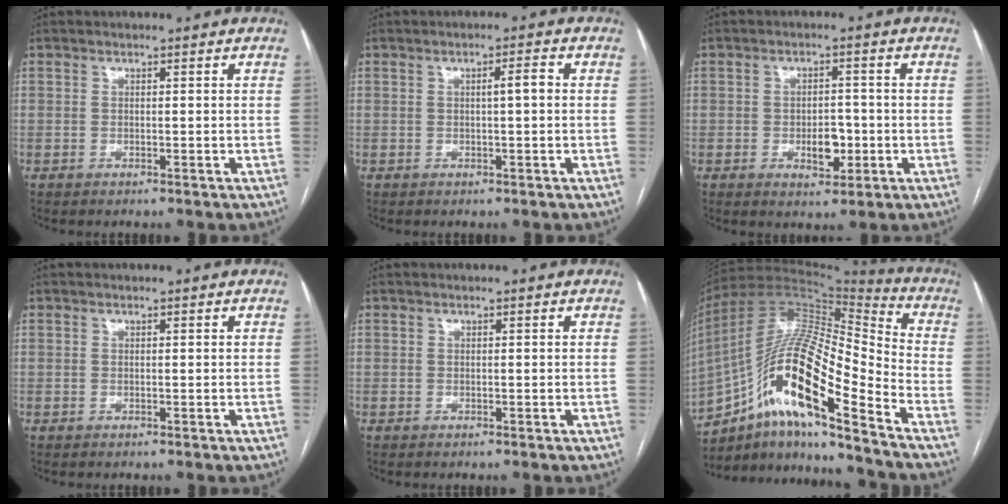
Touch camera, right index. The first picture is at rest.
{"total": 2.2, "force": [0.2, 0.1, 2.2], "torque": [-0.033, 0.004, 0.003]}
{"total": 4.5, "force": [-1.2, 2.5, 3.6], "torque": [-0.049, 0.003, -0.011]}
{"total": 0.0}
{"total": 0.0}
{"total": 21.0, "force": [-11.1, 3.4, 17.4], "torque": [-0.338, 0.005, -0.197]}